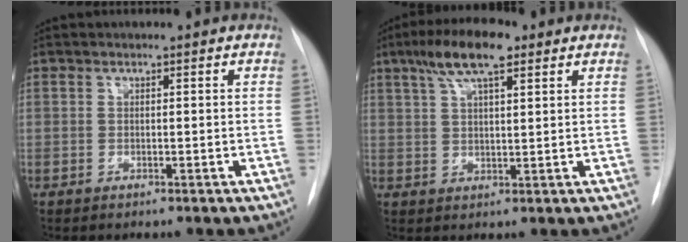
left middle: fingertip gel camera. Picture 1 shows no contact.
{"total": 8.7, "force": [5.2, 2.1, 6.7], "torque": [-0.128, 0.020, 0.089]}